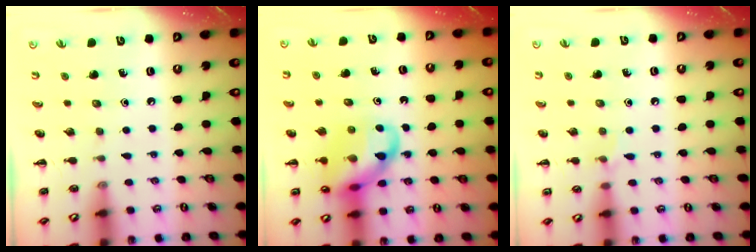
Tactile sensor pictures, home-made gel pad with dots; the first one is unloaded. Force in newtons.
{"total": 13.8, "press": 13.7, "slide": 2.2}
{"total": 4.8, "press": 4.5, "slide": 1.7}